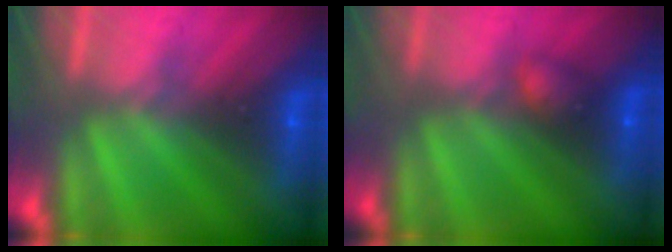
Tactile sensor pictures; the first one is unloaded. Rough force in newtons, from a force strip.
{"total": 2.2}